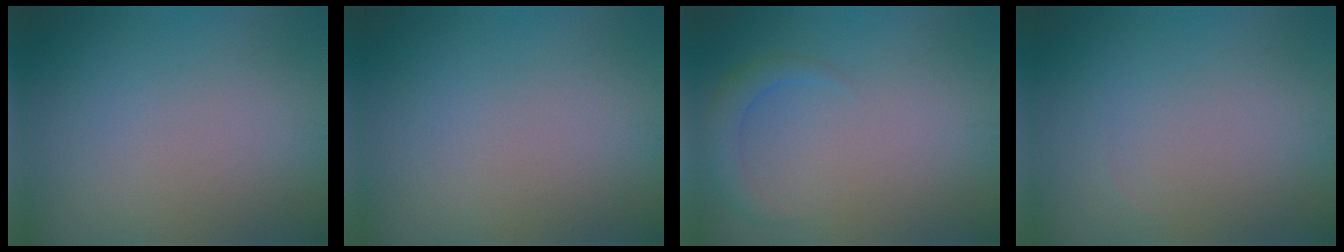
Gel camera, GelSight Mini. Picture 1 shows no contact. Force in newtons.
{"total": 0.0}
{"total": 1.9, "press": 1.9, "slide": 0.1}
{"total": 0.0}